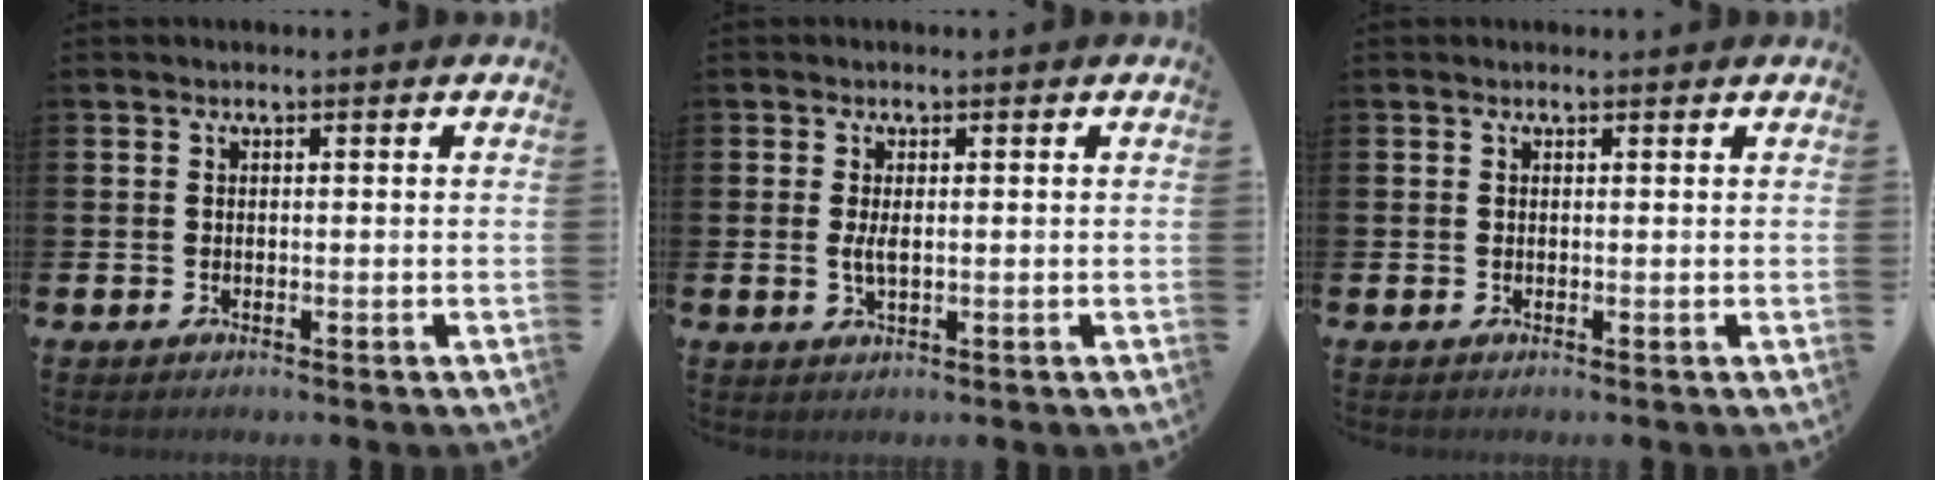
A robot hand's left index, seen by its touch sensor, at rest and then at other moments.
{"total": 2.0, "force": [0.2, 0.7, 1.8], "torque": [-0.032, 0.001, 0.001]}
{"total": 0.0}